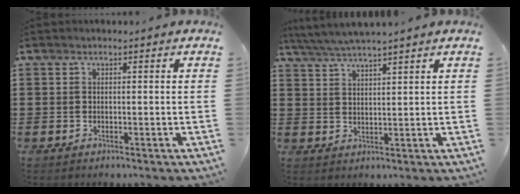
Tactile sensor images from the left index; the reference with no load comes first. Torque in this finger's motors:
{"motor_torque": [0.88, -0.91, 0.42, 0.11]}